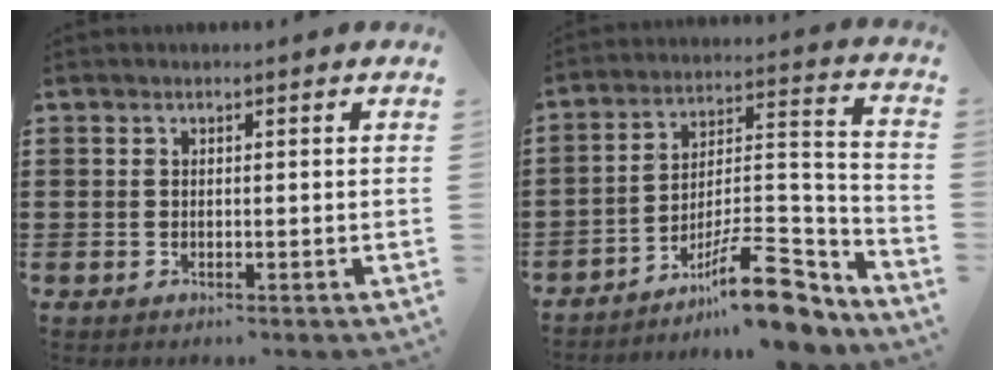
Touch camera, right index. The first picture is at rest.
{"total": 13.8, "force": [-10.5, 3.3, 8.4], "torque": [-0.111, 0.045, -0.188]}